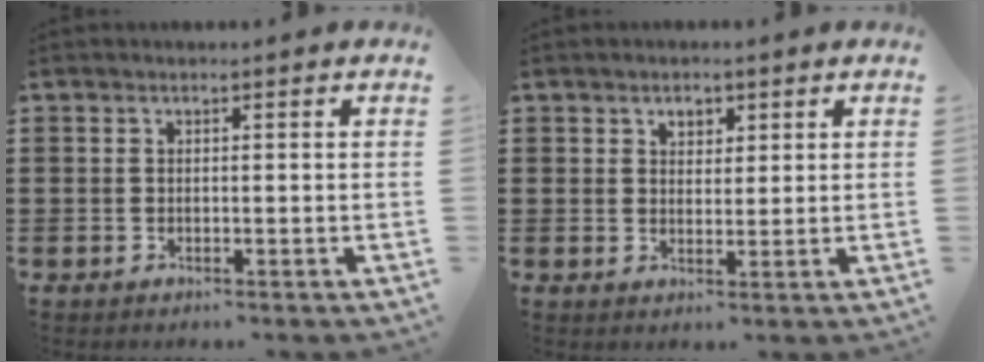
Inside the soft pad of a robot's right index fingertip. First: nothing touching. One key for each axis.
{"total": 2.3, "fx": 1.3, "fy": 1.6, "fz": 0.9, "tx": -0.016, "ty": 0.003, "tz": 0.021}